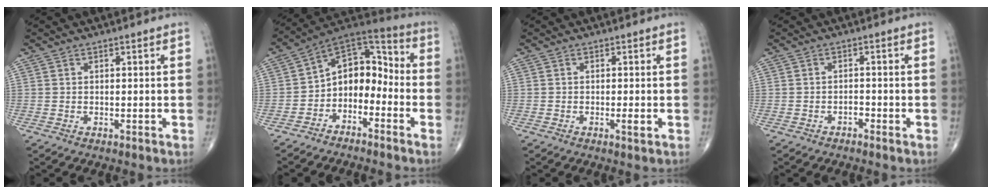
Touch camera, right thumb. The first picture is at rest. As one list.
[{"total": 11.2, "force": [-3.8, 7.8, 7.0], "torque": [-0.070, 0.083, -0.084]}, {"total": 1.4, "force": [-0.4, 0.3, 1.3], "torque": [-0.022, -0.003, -0.009]}, {"total": 1.2, "force": [-1.0, 0.6, 0.4], "torque": [-0.003, 0.006, -0.018]}]